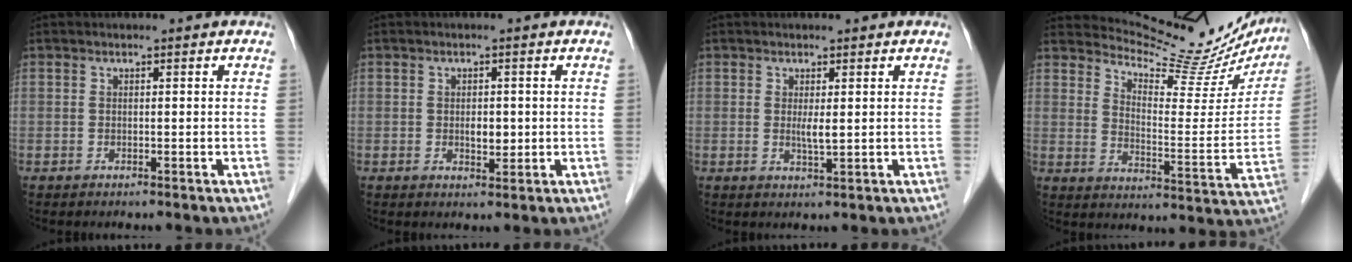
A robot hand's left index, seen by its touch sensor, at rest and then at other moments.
{"total": 2.3, "force": [-0.2, 1.3, 1.9], "torque": [-0.031, -0.004, -0.001]}
{"total": 1.9, "force": [0.1, 0.2, 1.9], "torque": [-0.037, -0.008, 0.005]}
{"total": 18.3, "force": [17.5, 3.4, 4.2], "torque": [-0.057, -0.065, 0.216]}